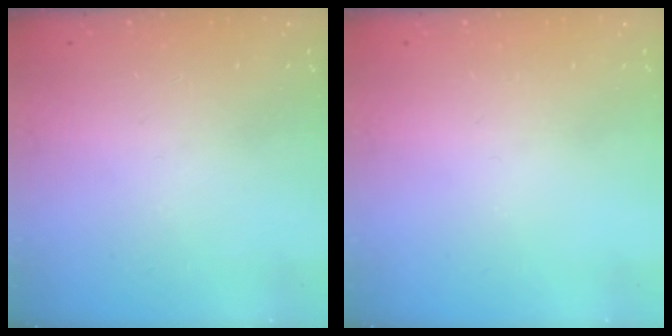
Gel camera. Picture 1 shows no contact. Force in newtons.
{"total": 0.0}